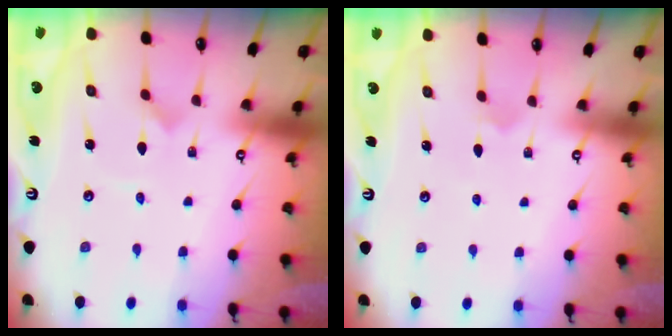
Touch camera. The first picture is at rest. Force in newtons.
{"total": 3.0, "press": 3.0, "slide": 0.2}